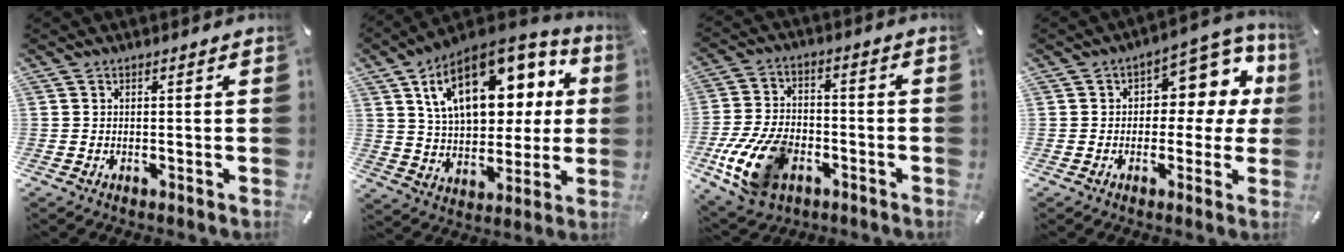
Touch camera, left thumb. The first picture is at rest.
{"total": 21.4, "force": [8.8, 12.7, 14.7], "torque": [-0.252, -0.035, 0.150]}
{"total": 15.1, "force": [-6.1, 9.6, 9.8], "torque": [-0.202, 0.031, -0.103]}
{"total": 10.3, "force": [2.8, 6.7, 7.3], "torque": [-0.083, -0.027, 0.045]}